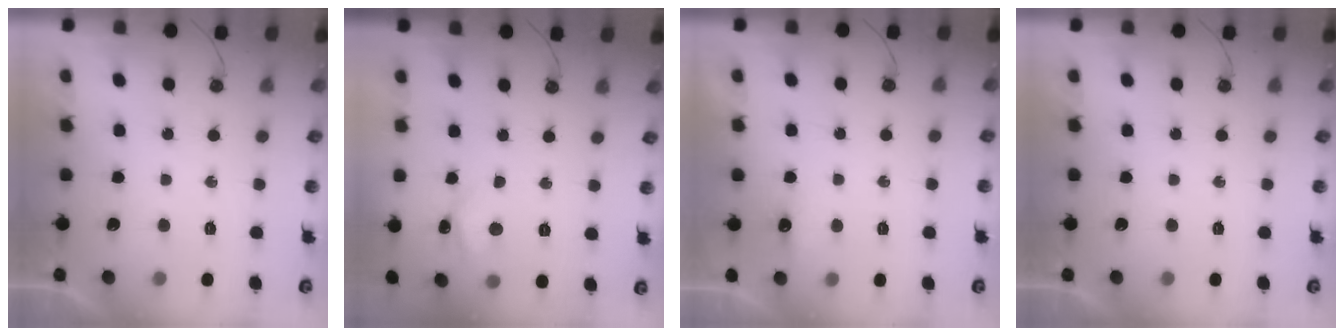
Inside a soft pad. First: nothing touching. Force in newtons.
{"total": 4.0, "press": 3.9, "slide": 0.5}
{"total": 3.0, "press": 3.0, "slide": 0.6}
{"total": 0.0}